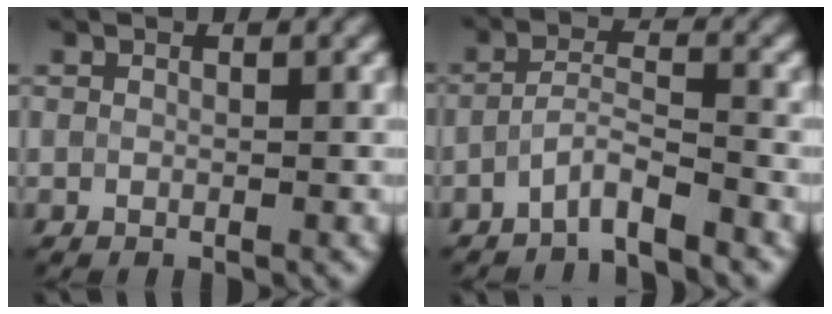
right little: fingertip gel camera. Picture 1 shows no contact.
{"total": 2.9, "force": [-2.3, 0.4, 1.8], "torque": [-0.031, 0.005, -0.050]}